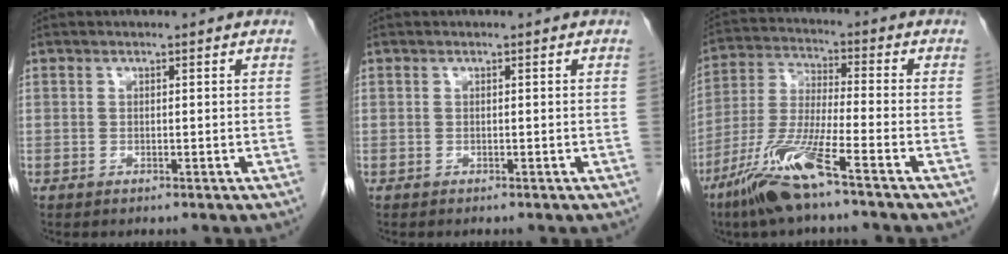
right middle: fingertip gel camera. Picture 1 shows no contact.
{"total": 0.0}
{"total": 11.5, "force": [-7.2, 0.0, 8.9], "torque": [-0.192, -0.028, -0.148]}